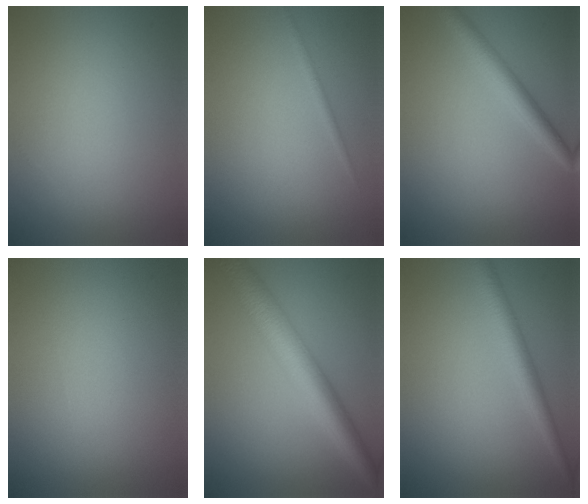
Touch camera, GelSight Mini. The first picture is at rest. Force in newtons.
{"total": 0.8, "press": 0.8, "slide": 0.1}
{"total": 2.9, "press": 2.9, "slide": 0.1}
{"total": 0.0}
{"total": 6.7, "press": 6.7, "slide": 0.1}
{"total": 3.0, "press": 3.0, "slide": 0.1}